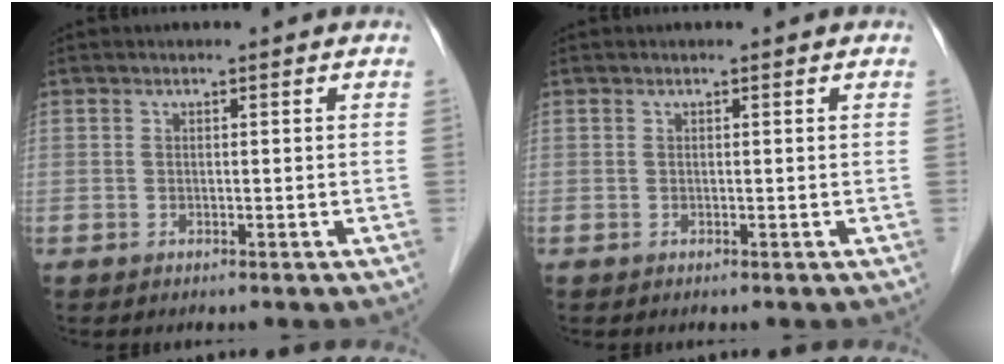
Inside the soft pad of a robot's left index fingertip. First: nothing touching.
{"total": 0.0}